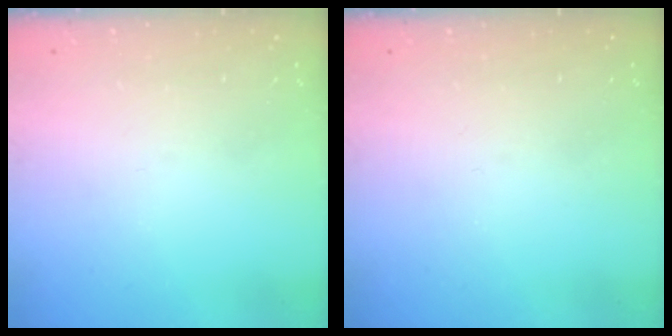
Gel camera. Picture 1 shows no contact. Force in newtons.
{"total": 0.0}